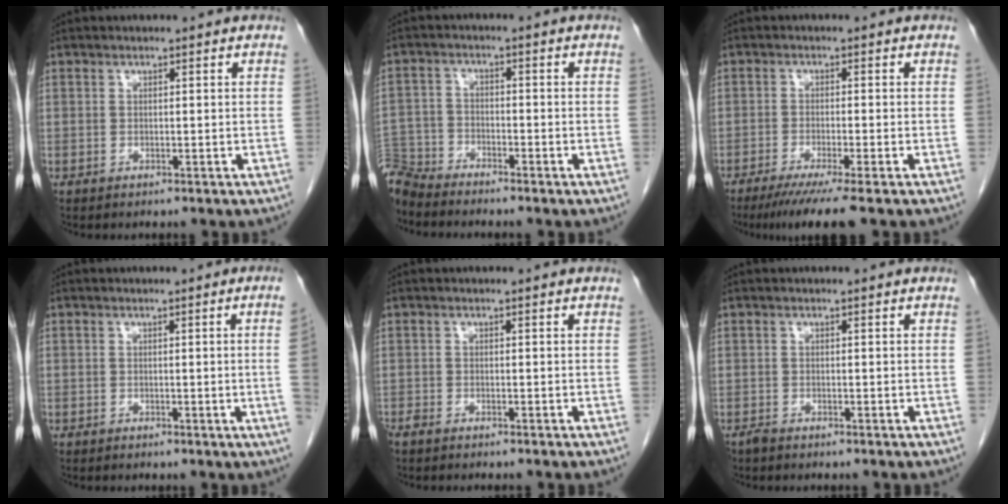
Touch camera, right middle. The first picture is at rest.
{"total": 5.9, "force": [-5.9, 0.7, 0.2], "torque": [-0.008, -0.006, -0.116]}
{"total": 6.8, "force": [-5.0, -0.9, 4.5], "torque": [-0.066, -0.019, -0.083]}
{"total": 2.8, "force": [-0.5, -1.0, 2.6], "torque": [-0.034, -0.003, -0.008]}
{"total": 3.0, "force": [-2.6, 0.7, 1.2], "torque": [-0.023, -0.006, -0.038]}
{"total": 0.7, "force": [-0.7, 0.2, 0.1], "torque": [-0.006, 0.000, -0.015]}